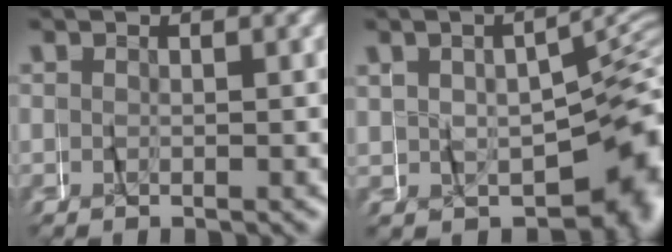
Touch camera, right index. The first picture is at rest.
{"total": 7.7, "force": [-2.9, 4.6, 5.5], "torque": [-0.057, -0.010, -0.032]}